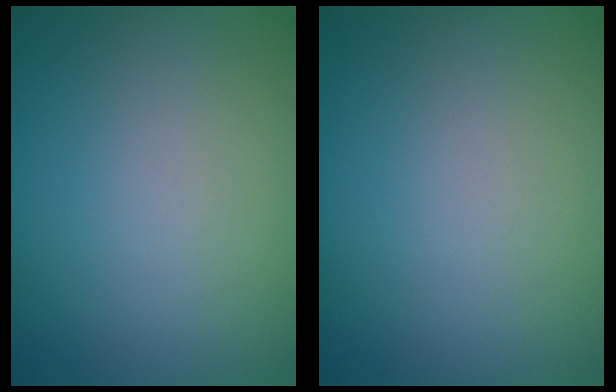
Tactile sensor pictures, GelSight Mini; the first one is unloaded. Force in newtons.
{"total": 0.0}